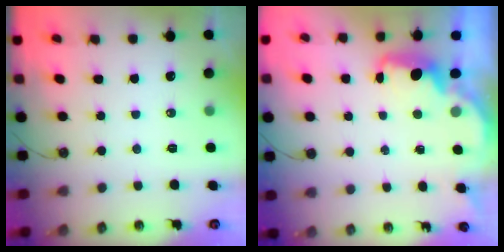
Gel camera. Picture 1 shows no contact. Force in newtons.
{"total": 2.1, "press": 2.0, "slide": 0.7}